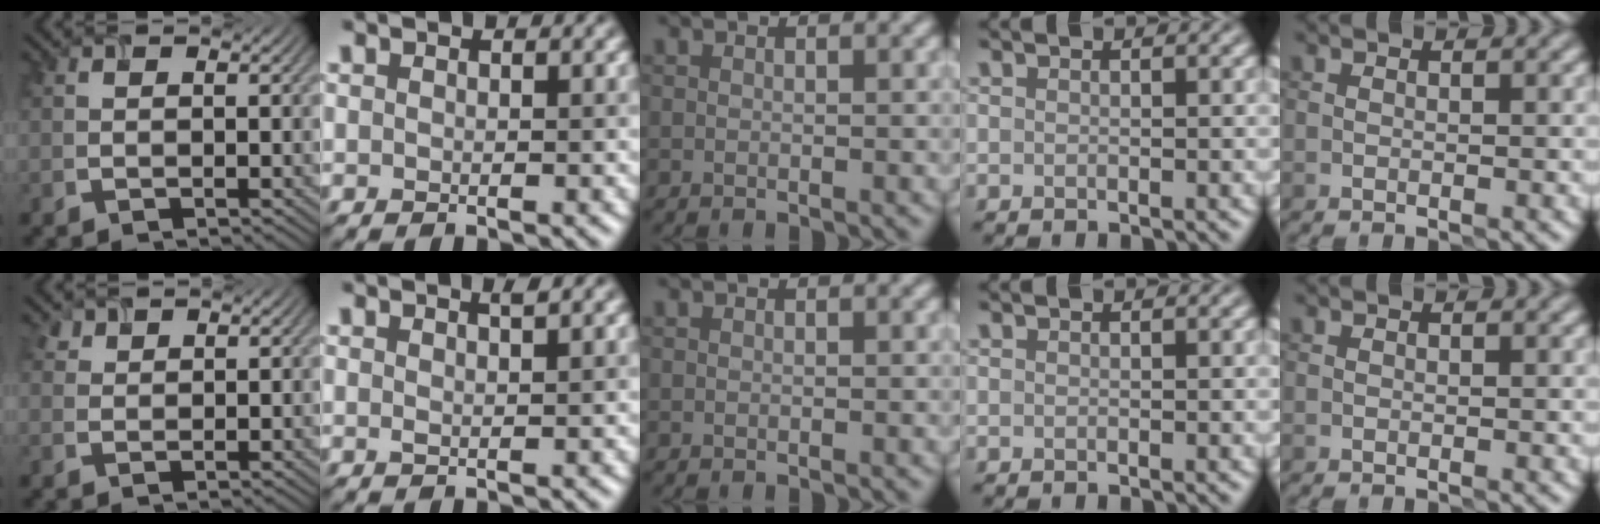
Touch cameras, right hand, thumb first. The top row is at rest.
{"thumb": {"total": 1.4, "force": [1.1, 0.8, 0.3], "torque": [-0.010, 0.001, 0.024]}, "index": {"total": 1.1, "force": [0.7, 0.2, 0.8], "torque": [-0.016, -0.002, 0.011]}}